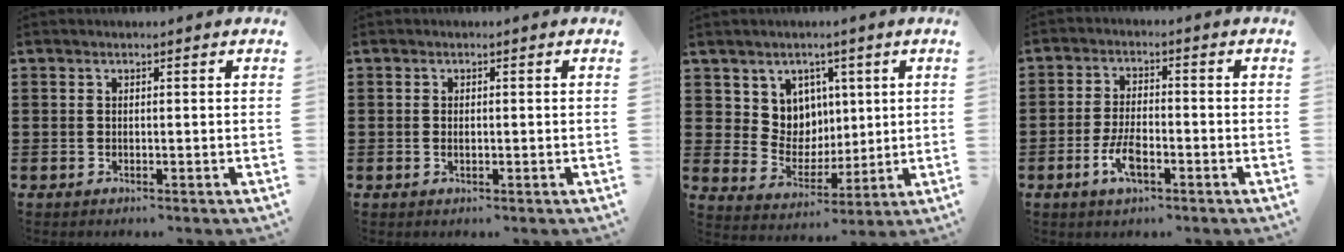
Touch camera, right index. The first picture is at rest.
{"total": 0.9, "force": [-0.1, 0.3, 0.8], "torque": [-0.017, -0.003, -0.001]}
{"total": 7.2, "force": [3.5, 6.2, 0.7], "torque": [-0.049, -0.013, 0.068]}
{"total": 5.3, "force": [-2.3, 2.2, 4.2], "torque": [-0.098, -0.002, -0.048]}